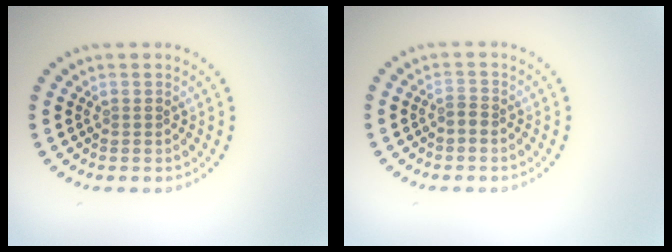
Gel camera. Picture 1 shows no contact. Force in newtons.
{"total": 0.8, "press": 0.5, "slide": 0.6}